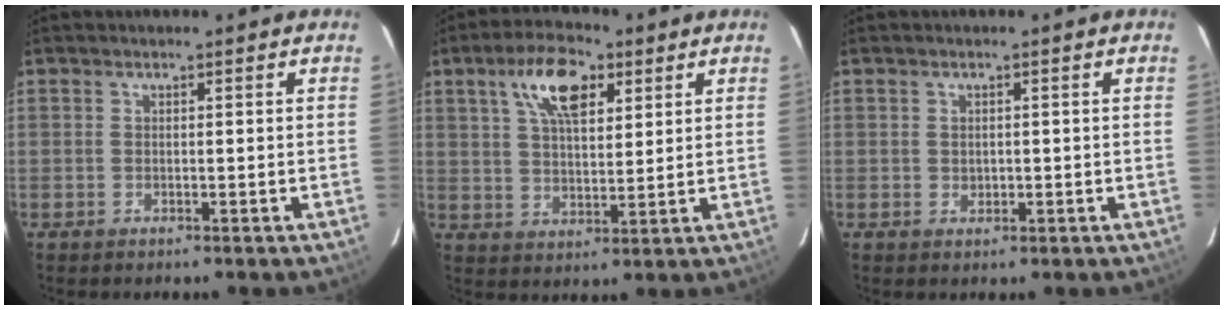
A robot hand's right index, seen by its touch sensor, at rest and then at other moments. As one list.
[{"total": 10.4, "force": [5.1, 4.6, 7.9], "torque": [-0.144, 0.021, 0.090]}, {"total": 1.2, "force": [0.1, 1.1, 0.6], "torque": [-0.007, 0.002, 0.005]}]